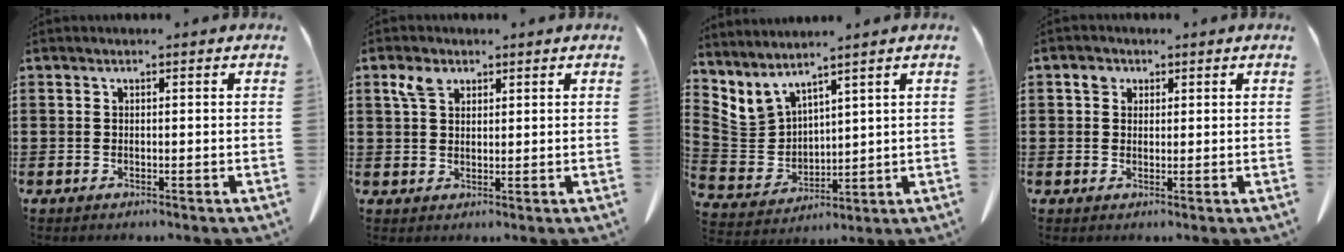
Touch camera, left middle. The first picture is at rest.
{"total": 3.1, "force": [2.0, 1.8, 1.6], "torque": [-0.038, 0.005, 0.037]}
{"total": 4.5, "force": [3.8, 2.3, 0.8], "torque": [-0.044, -0.019, 0.073]}
{"total": 2.1, "force": [1.1, 1.7, 0.8], "torque": [-0.021, 0.005, 0.020]}